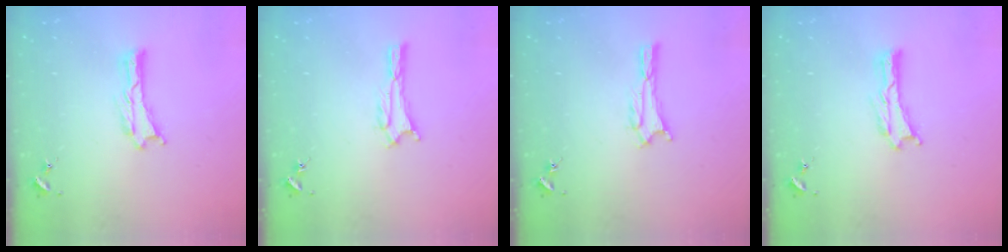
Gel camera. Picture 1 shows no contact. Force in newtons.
{"total": 1.6, "press": 1.6, "slide": 0.2}
{"total": 1.6, "press": 1.6, "slide": 0.2}
{"total": 0.0}